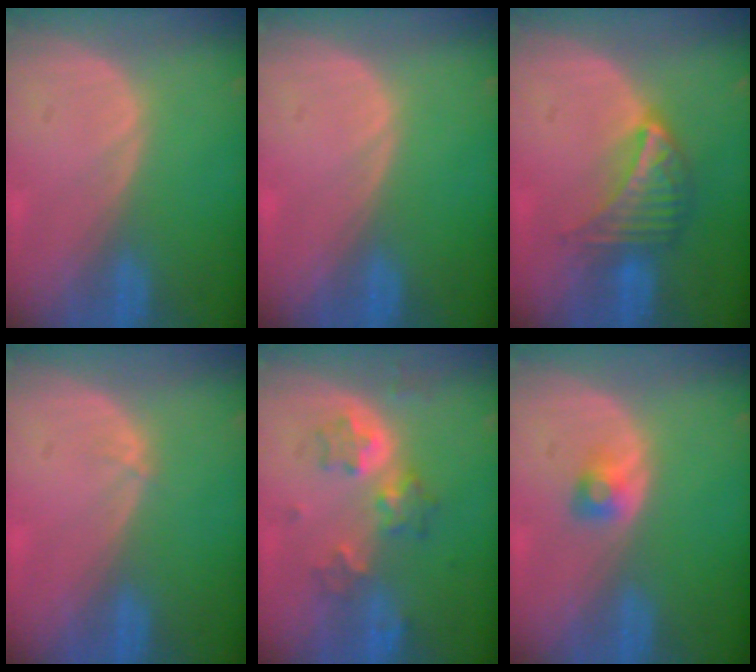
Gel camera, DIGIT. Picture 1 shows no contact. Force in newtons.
{"total": 0.0}
{"total": 7.2, "press": 6.3, "slide": 3.3}
{"total": 0.6, "press": 0.4, "slide": 0.3}
{"total": 6.3, "press": 5.6, "slide": 2.7}
{"total": 2.2, "press": 2.1, "slide": 0.3}